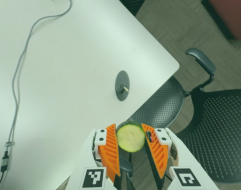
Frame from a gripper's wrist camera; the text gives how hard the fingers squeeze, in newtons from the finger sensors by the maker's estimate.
{"total": 11.0, "left": 10.8, "right": 11.1}